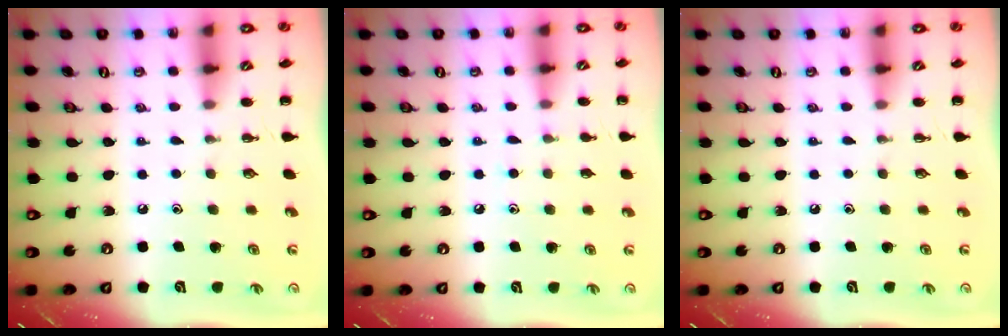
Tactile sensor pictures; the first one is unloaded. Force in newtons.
{"total": 5.5, "press": 5.2, "slide": 1.8}
{"total": 0.0}